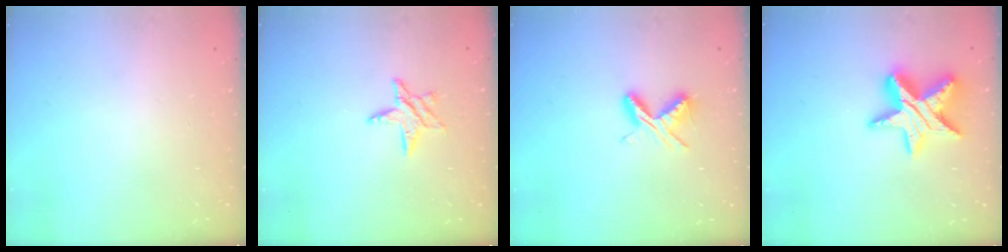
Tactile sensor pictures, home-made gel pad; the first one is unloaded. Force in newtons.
{"total": 7.2, "press": 7.2, "slide": 0.7}
{"total": 6.0, "press": 5.9, "slide": 0.9}
{"total": 14.3, "press": 14.3, "slide": 1.1}